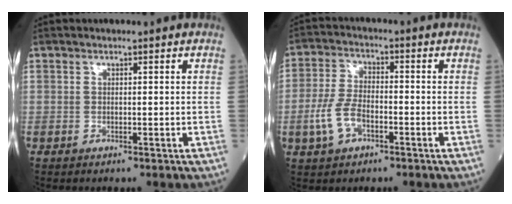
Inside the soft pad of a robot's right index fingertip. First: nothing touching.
{"total": 6.5, "force": [-2.5, 3.3, 5.0], "torque": [-0.120, 0.006, -0.047]}